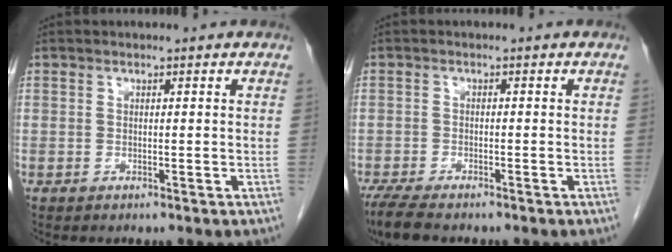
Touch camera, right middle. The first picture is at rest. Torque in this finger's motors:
{"motor_torque": [0.04, -0.01, 0.01, 0.01]}